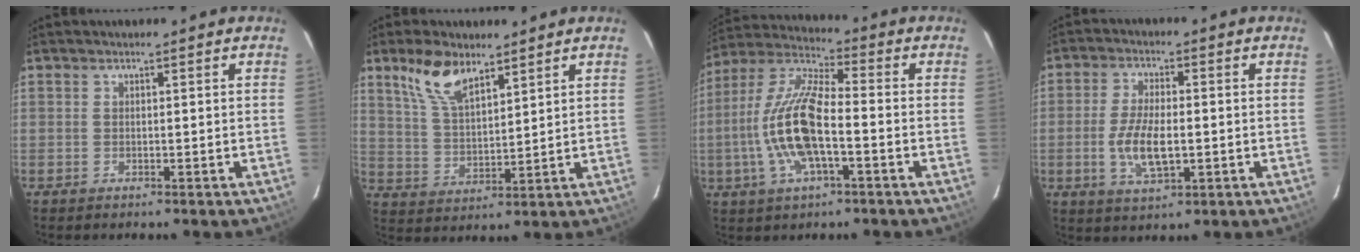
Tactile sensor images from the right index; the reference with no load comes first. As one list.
[{"total": 9.5, "force": [6.5, 3.9, 5.7], "torque": [-0.111, 0.011, 0.134]}, {"total": 14.9, "force": [-3.4, 4.8, 13.7], "torque": [-0.278, 0.000, -0.072]}, {"total": 8.4, "force": [-1.4, 3.4, 7.6], "torque": [-0.154, -0.006, -0.024]}]